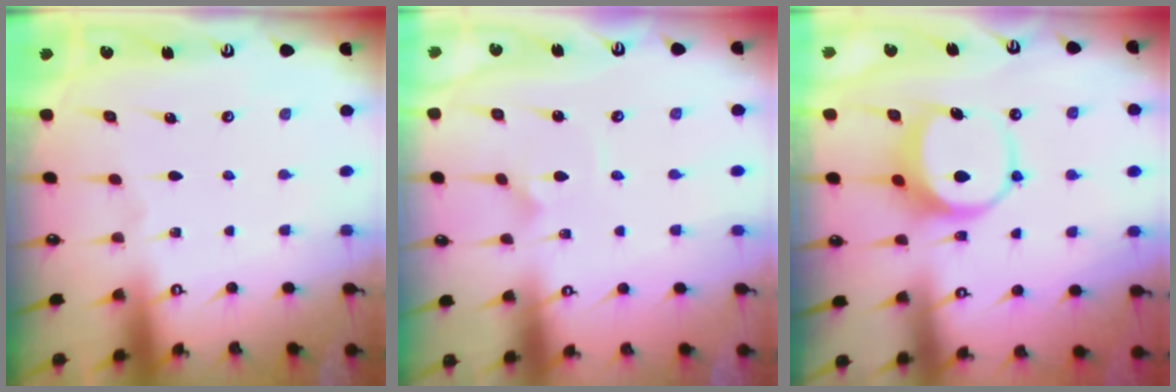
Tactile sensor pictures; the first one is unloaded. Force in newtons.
{"total": 2.1, "press": 2.1, "slide": 0.0}
{"total": 8.7, "press": 8.6, "slide": 1.4}